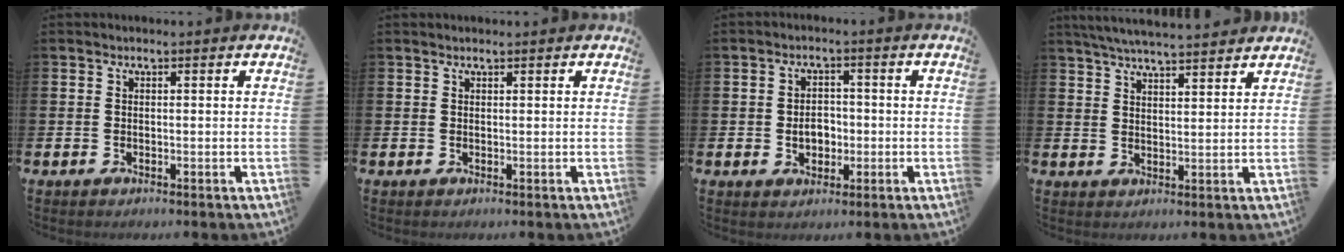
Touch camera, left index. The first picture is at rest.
{"total": 0.6, "force": [0.5, 0.1, 0.1], "torque": [-0.002, 0.002, 0.009]}
{"total": 3.4, "force": [-0.6, 2.6, 2.1], "torque": [-0.029, 0.000, -0.019]}
{"total": 5.3, "force": [5.1, 0.1, 1.1], "torque": [-0.035, -0.020, 0.093]}